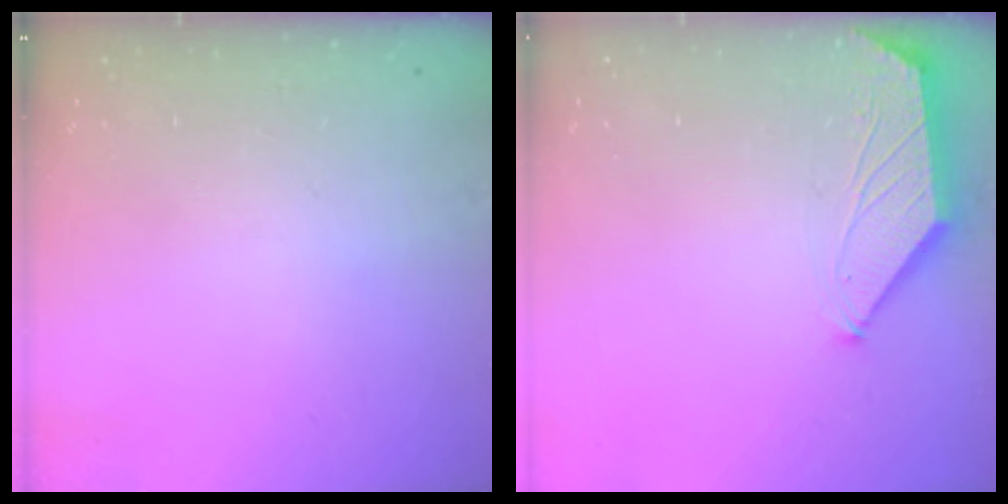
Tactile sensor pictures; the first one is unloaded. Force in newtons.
{"total": 1.1, "press": 1.1, "slide": 0.2}